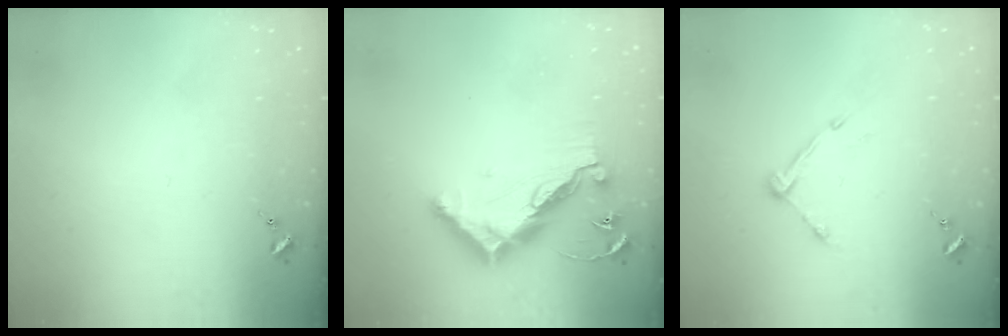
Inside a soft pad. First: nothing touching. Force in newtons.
{"total": 12.8, "press": 12.8, "slide": 0.5}
{"total": 6.9, "press": 6.9, "slide": 0.3}